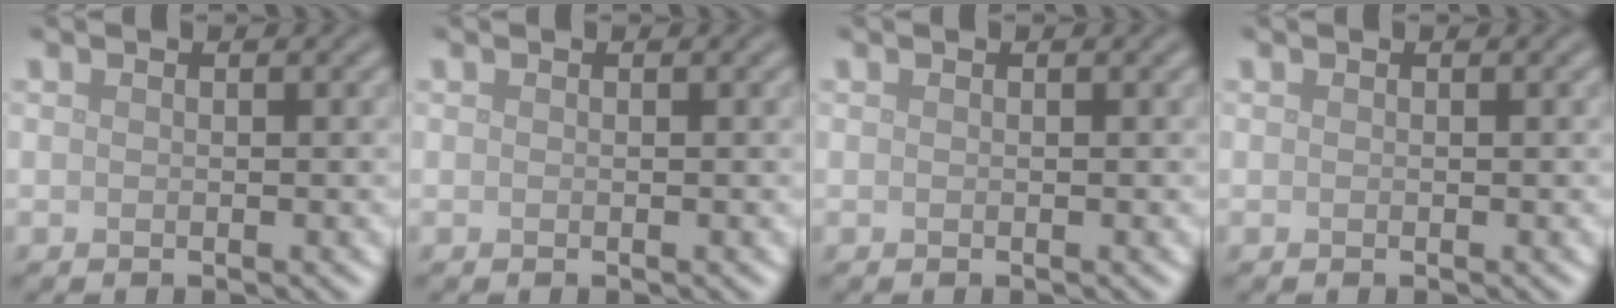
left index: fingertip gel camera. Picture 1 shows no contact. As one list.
[{"total": 0.0}, {"total": 0.0}, {"total": 0.0}]